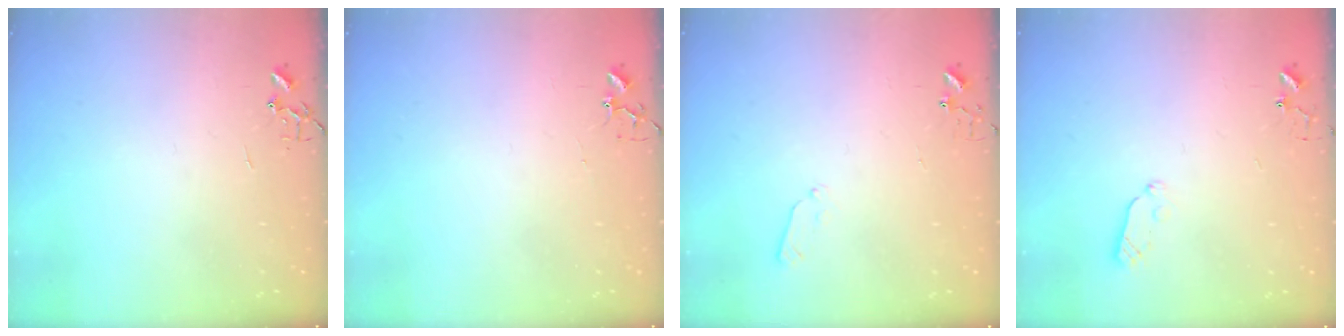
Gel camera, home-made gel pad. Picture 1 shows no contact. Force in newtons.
{"total": 3.9, "press": 3.8, "slide": 0.6}
{"total": 3.7, "press": 3.6, "slide": 0.5}
{"total": 4.8, "press": 4.7, "slide": 0.6}